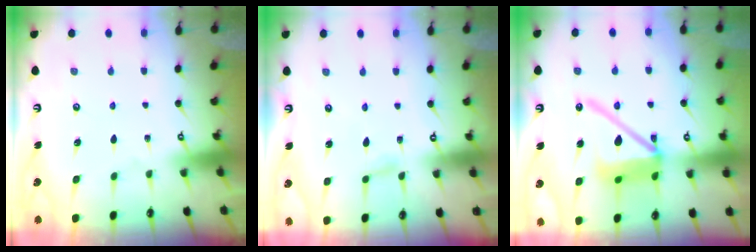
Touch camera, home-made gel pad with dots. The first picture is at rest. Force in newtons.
{"total": 3.2, "press": 3.1, "slide": 0.4}
{"total": 16.2, "press": 16.1, "slide": 1.7}